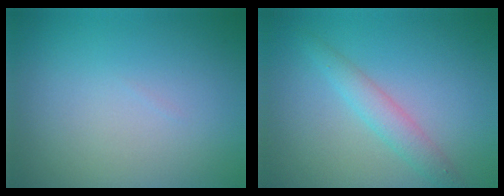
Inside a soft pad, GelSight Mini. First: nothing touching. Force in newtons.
{"total": 2.3, "press": 2.3, "slide": 0.1}